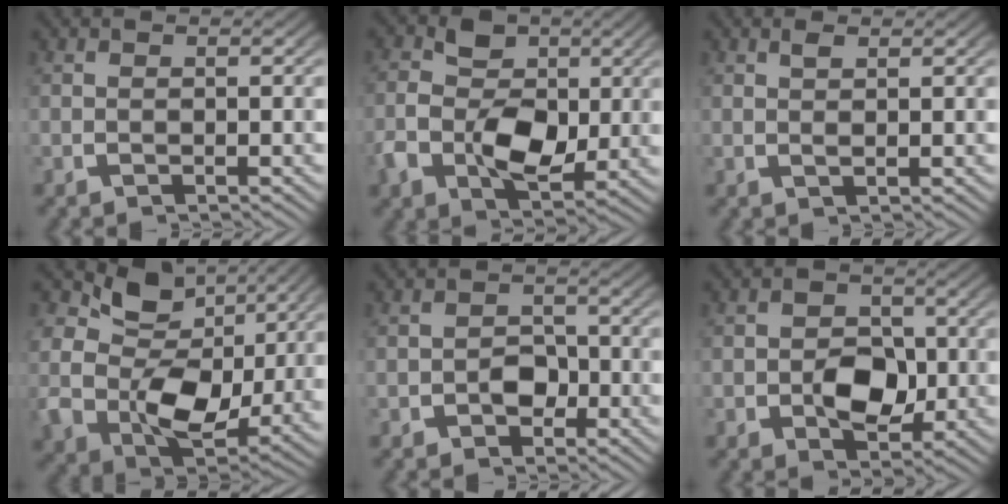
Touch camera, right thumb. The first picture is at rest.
{"total": 8.8, "force": [-0.4, 6.5, 5.9], "torque": [-0.114, -0.027, -0.006]}
{"total": 1.0, "force": [0.8, 0.0, 0.7], "torque": [-0.010, -0.003, 0.020]}
{"total": 11.2, "force": [0.9, 7.7, 8.0], "torque": [-0.172, -0.042, 0.031]}
{"total": 2.5, "force": [-1.1, 1.9, 1.2], "torque": [-0.015, -0.013, -0.013]}
{"total": 5.5, "force": [-0.8, 4.0, 3.8], "torque": [-0.059, -0.022, -0.006]}